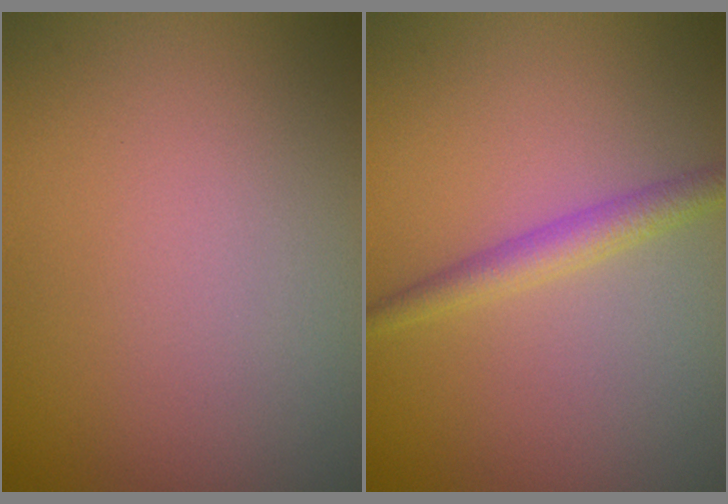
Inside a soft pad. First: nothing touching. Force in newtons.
{"total": 2.3, "press": 2.3, "slide": 0.1}